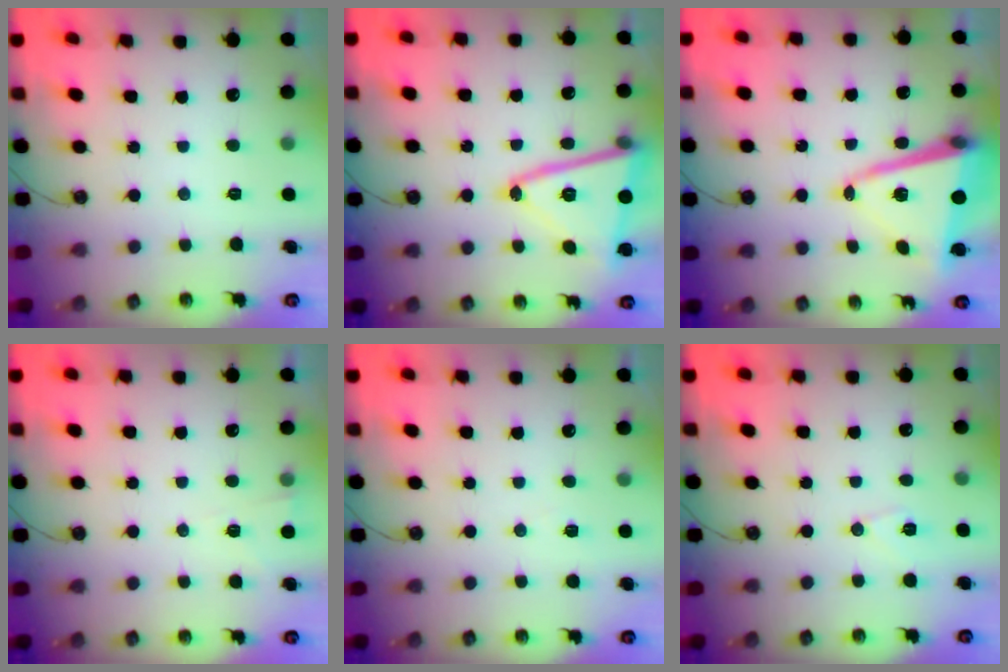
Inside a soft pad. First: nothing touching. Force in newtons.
{"total": 16.7, "press": 16.4, "slide": 2.7}
{"total": 12.8, "press": 12.5, "slide": 2.5}
{"total": 2.6, "press": 2.1, "slide": 1.5}
{"total": 4.2, "press": 3.8, "slide": 1.7}
{"total": 6.8, "press": 6.4, "slide": 2.4}